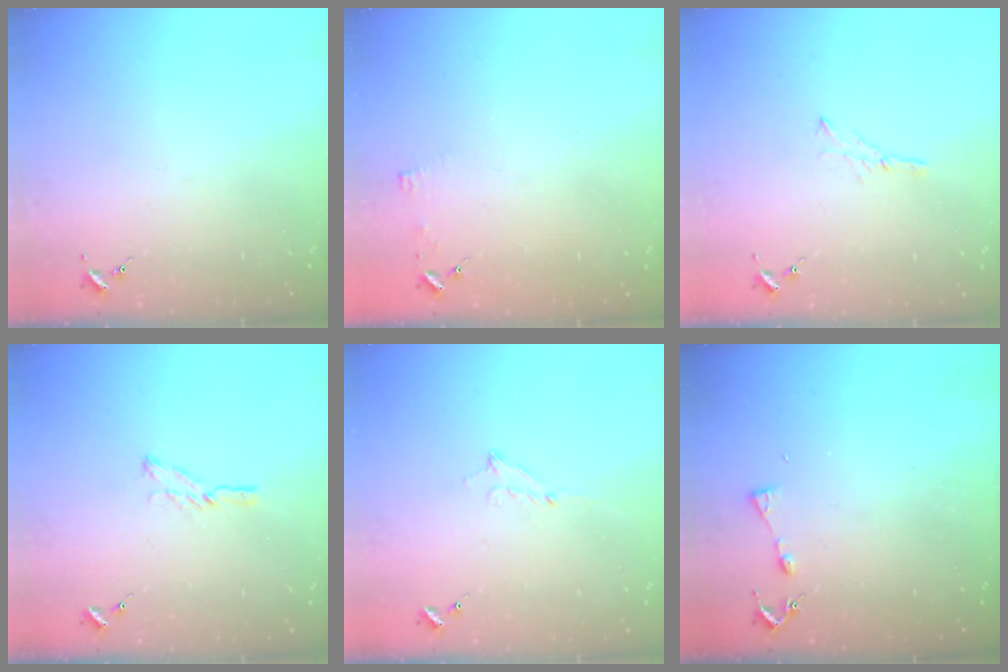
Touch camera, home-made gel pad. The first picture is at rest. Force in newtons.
{"total": 3.4, "press": 3.3, "slide": 0.3}
{"total": 3.5, "press": 3.5, "slide": 0.4}
{"total": 6.4, "press": 6.3, "slide": 0.6}
{"total": 5.2, "press": 5.2, "slide": 0.3}
{"total": 3.7, "press": 3.7, "slide": 0.5}